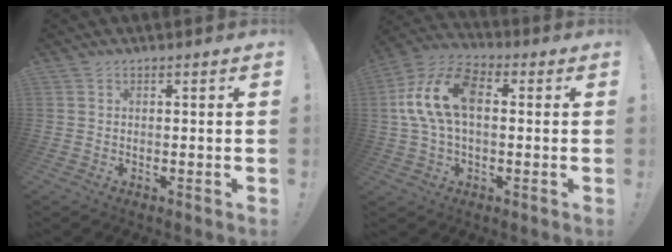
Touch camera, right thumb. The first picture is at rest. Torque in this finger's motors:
{"motor_torque": [0.34, 0.34, 0.31, 0.28, 0.34]}